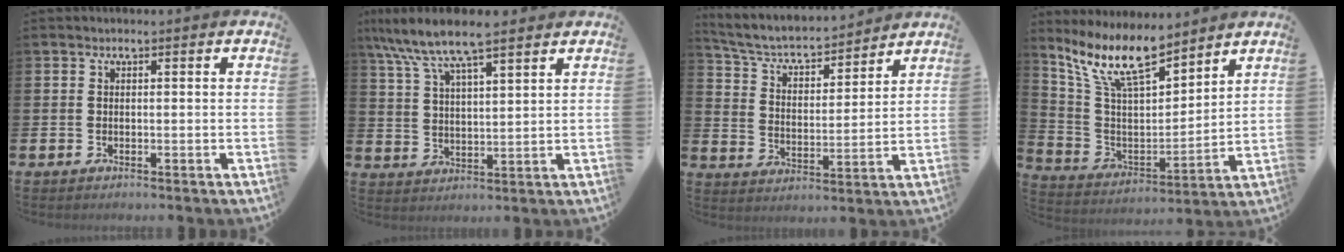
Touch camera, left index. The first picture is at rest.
{"total": 8.5, "force": [7.3, 1.5, 4.0], "torque": [-0.108, -0.021, 0.132]}
{"total": 5.5, "force": [5.0, 1.5, 1.8], "torque": [-0.070, -0.040, 0.081]}
{"total": 10.9, "force": [9.1, 2.8, 5.3], "torque": [-0.145, -0.047, 0.166]}